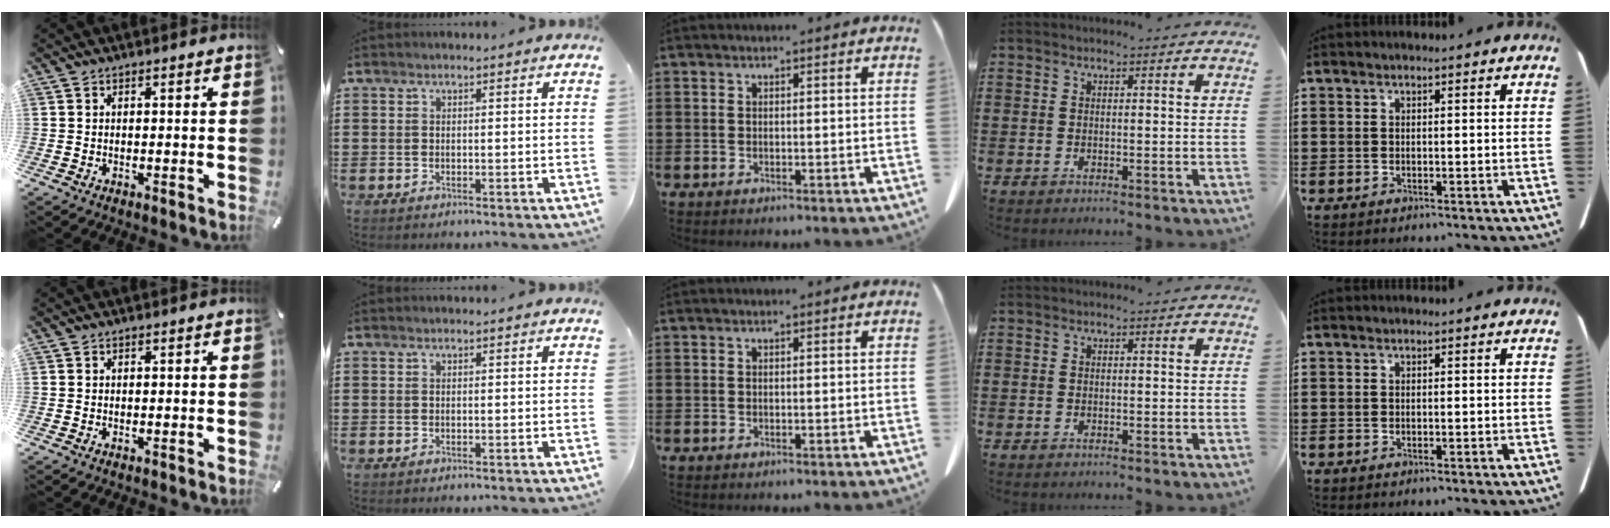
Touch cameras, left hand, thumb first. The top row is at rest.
{}